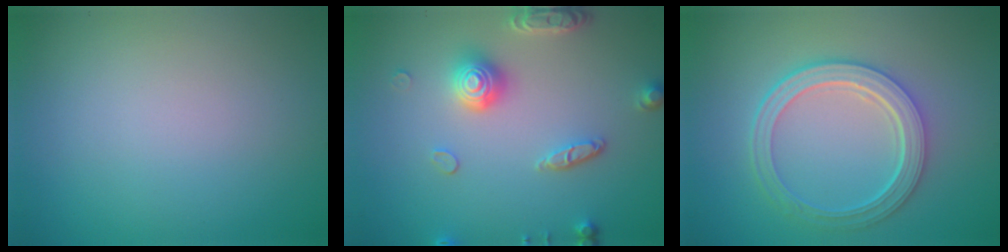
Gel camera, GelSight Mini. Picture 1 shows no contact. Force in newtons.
{"total": 4.1, "press": 3.5, "slide": 2.1}
{"total": 5.3, "press": 3.8, "slide": 3.6}